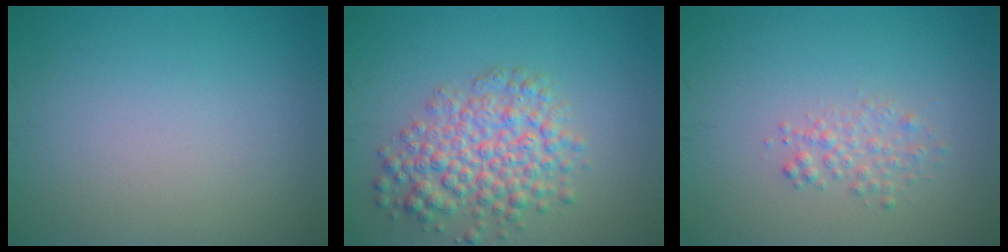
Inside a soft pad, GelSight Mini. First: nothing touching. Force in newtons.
{"total": 5.4, "press": 5.4, "slide": 0.2}
{"total": 1.6, "press": 1.6, "slide": 0.1}